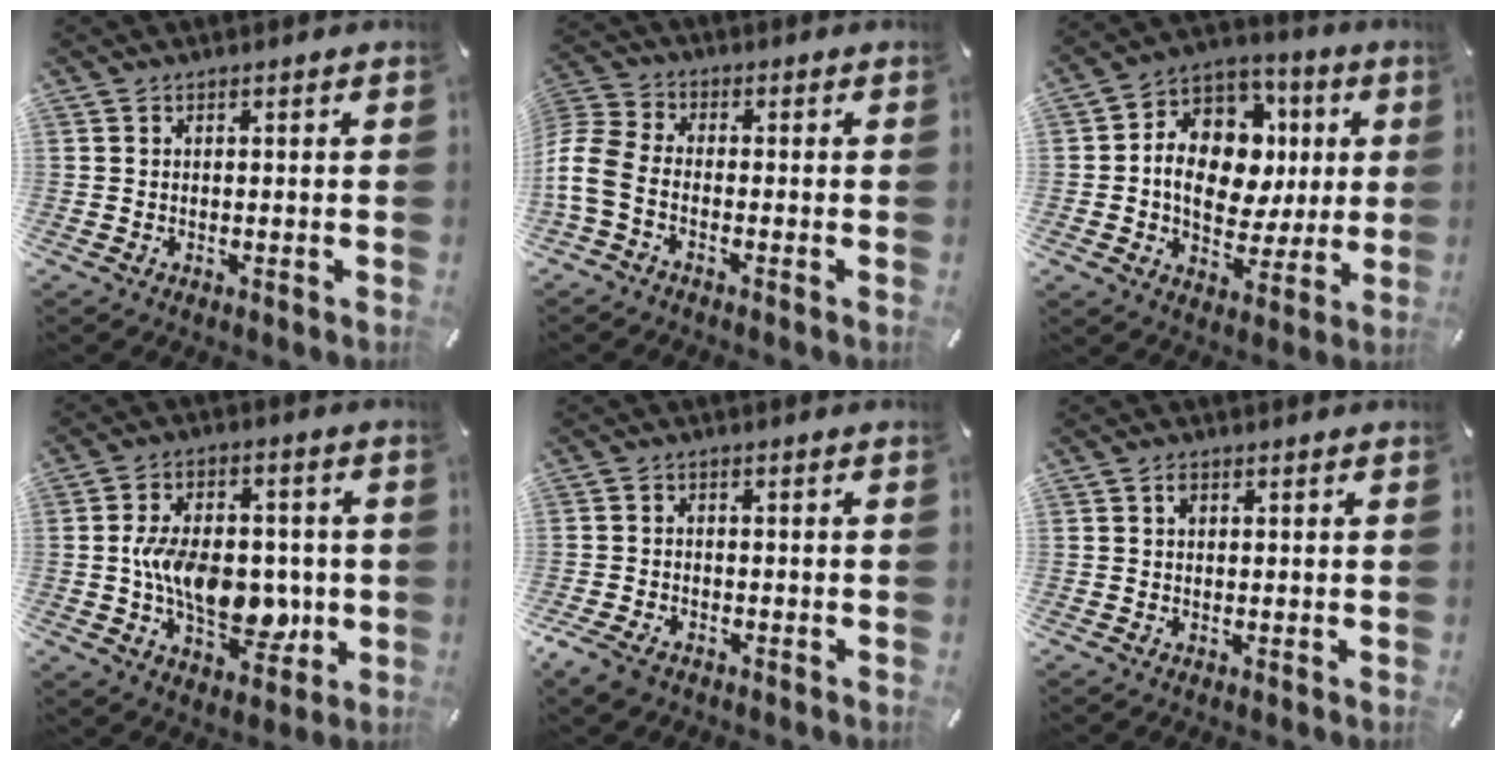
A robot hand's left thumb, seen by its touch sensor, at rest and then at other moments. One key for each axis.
{"total": 7.8, "fx": -3.5, "fy": 4.8, "fz": 5.1, "tx": -0.122, "ty": 0.005, "tz": -0.066}
{"total": 14.0, "fx": 0.5, "fy": 11.4, "fz": 8.1, "tx": -0.131, "ty": 0.002, "tz": 0.017}
{"total": 15.3, "fx": -1.4, "fy": 9.7, "fz": 11.8, "tx": -0.190, "ty": 0.006, "tz": -0.021}
{"total": 3.9, "fx": -2.6, "fy": 2.3, "fz": 1.7, "tx": -0.053, "ty": 0.007, "tz": -0.056}
{"total": 1.1, "fx": 0.3, "fy": 0.7, "fz": 0.7, "tx": -0.017, "ty": 0.005, "tz": 0.005}